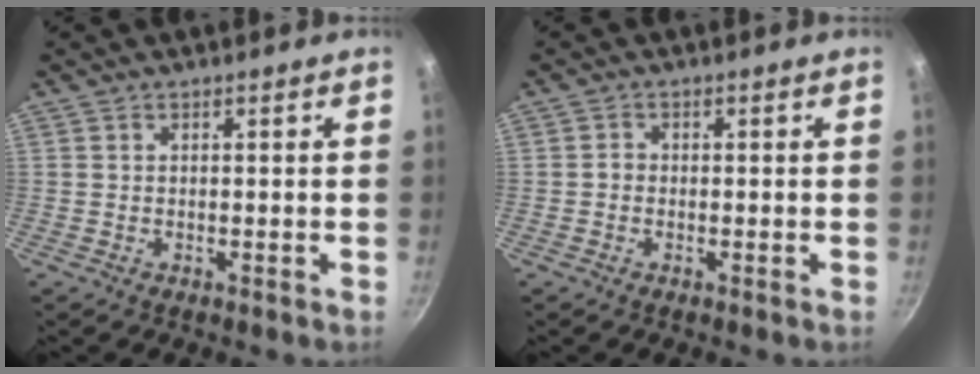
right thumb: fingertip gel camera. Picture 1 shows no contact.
{"total": 1.2, "force": [-0.3, 1.0, 0.5], "torque": [-0.006, 0.006, -0.007]}